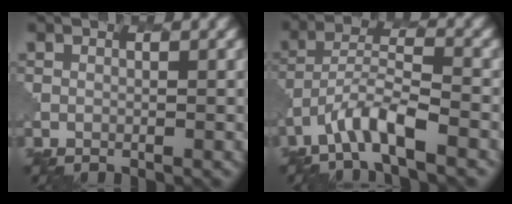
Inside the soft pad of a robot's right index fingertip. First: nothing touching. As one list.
[{"total": 4.5, "force": [-2.9, 1.1, 3.2], "torque": [-0.060, 0.007, -0.056]}]